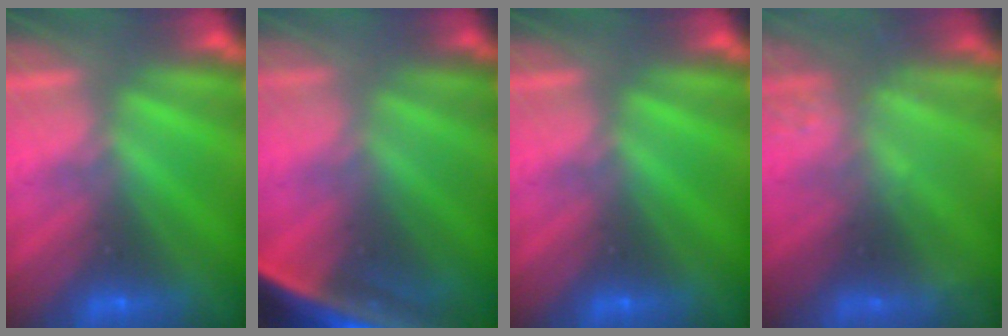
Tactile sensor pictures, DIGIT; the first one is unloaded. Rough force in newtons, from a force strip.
{"total": 6.3}
{"total": 0.0}
{"total": 2.2}